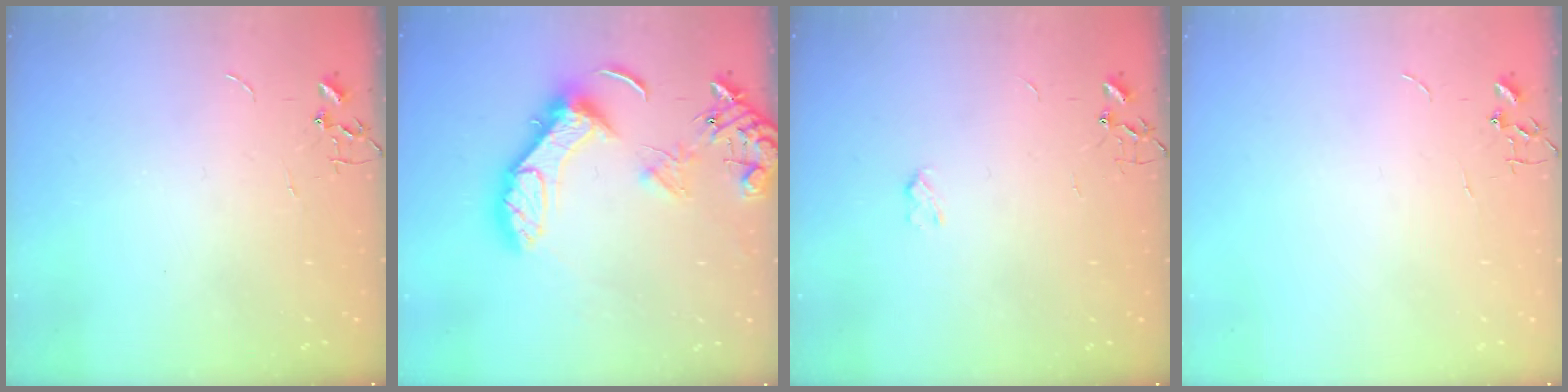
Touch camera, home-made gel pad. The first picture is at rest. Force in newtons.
{"total": 16.9, "press": 16.9, "slide": 1.5}
{"total": 2.6, "press": 2.6, "slide": 0.5}
{"total": 0.0}